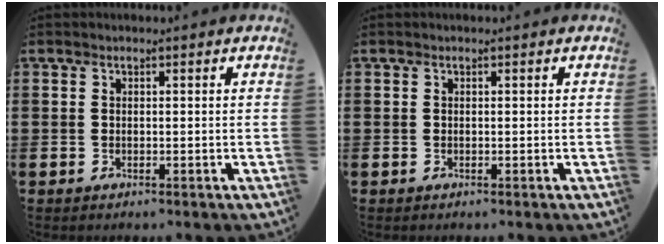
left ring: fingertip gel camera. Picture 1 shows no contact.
{"total": 0.0}